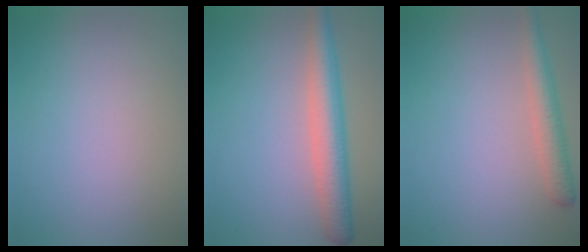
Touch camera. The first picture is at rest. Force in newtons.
{"total": 5.0, "press": 5.0, "slide": 0.3}
{"total": 3.0, "press": 3.0, "slide": 0.2}